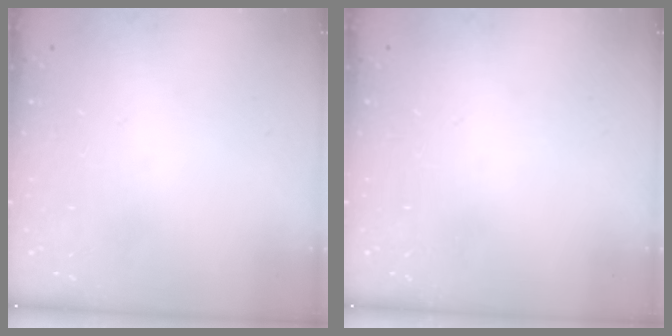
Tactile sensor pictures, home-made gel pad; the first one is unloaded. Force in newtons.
{"total": 0.0}